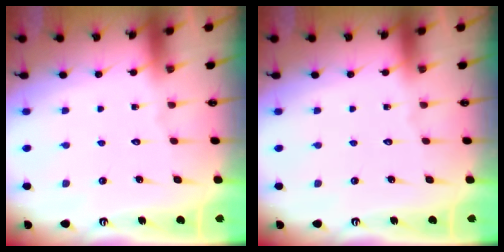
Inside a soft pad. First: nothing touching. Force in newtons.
{"total": 0.0}